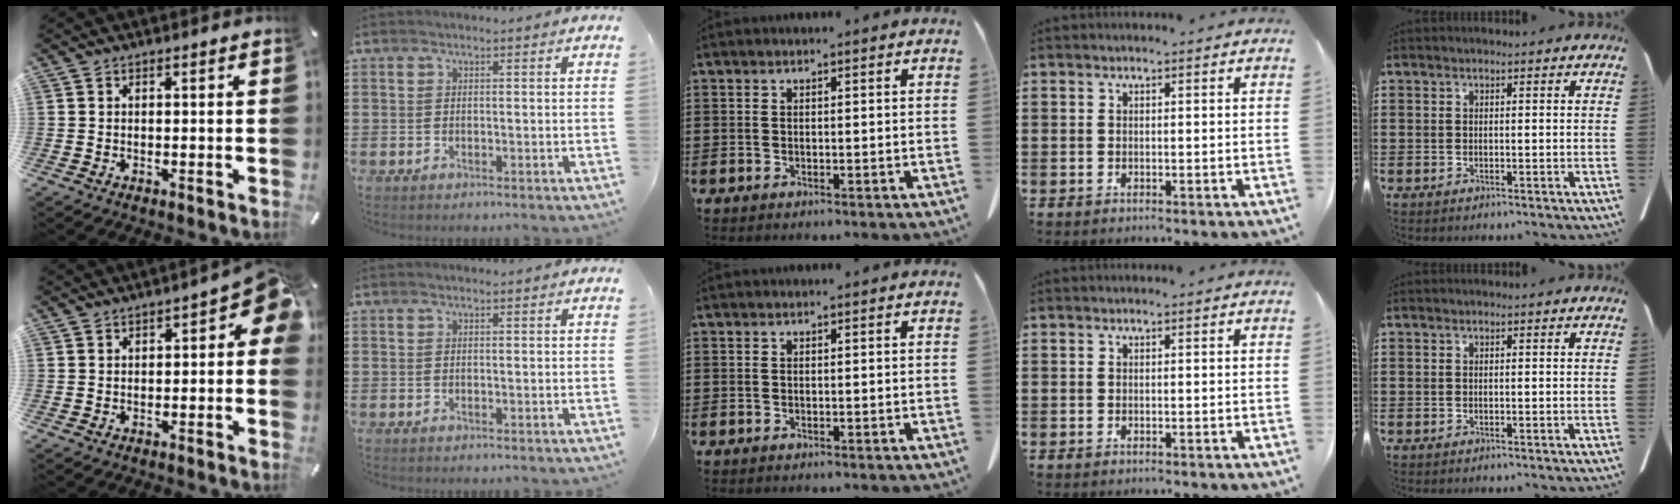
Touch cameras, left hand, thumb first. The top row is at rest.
{"thumb": {"total": 5.1, "force": [0.3, 2.6, 4.4], "torque": [-0.057, 0.001, 0.002]}}